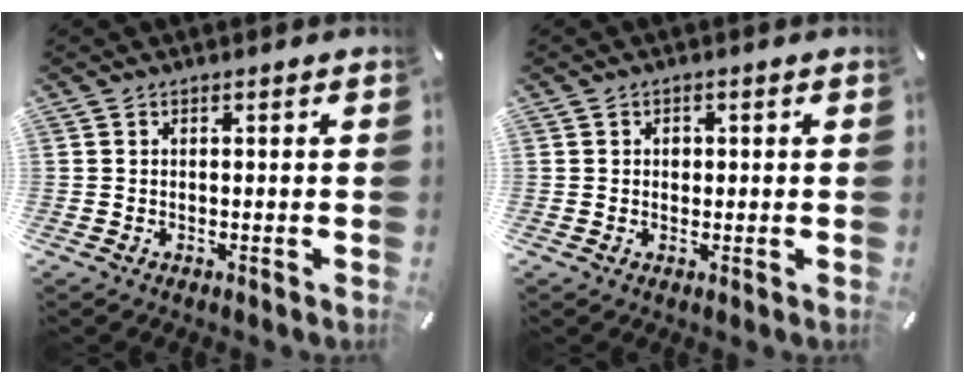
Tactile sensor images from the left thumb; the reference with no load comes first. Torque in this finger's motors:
{"motor_torque": [0.16, 0.32, 0.10, -0.12, 0.00]}